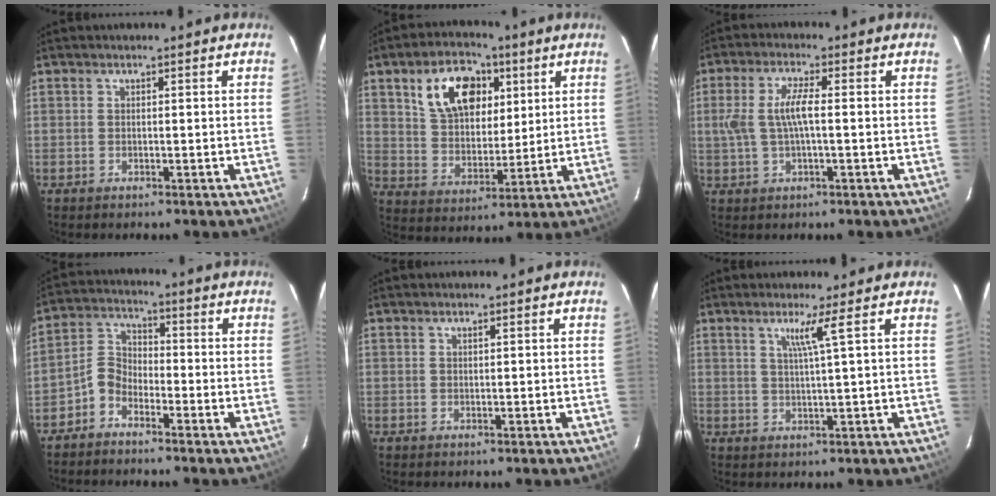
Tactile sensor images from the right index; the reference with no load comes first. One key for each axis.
{"total": 13.9, "fx": 5.9, "fy": 8.8, "fz": 9.0, "tx": -0.166, "ty": 0.030, "tz": 0.112}
{"total": 6.3, "fx": 0.0, "fy": 1.9, "fz": 6.0, "tx": -0.122, "ty": 0.007, "tz": 0.004}
{"total": 4.9, "fx": -3.5, "fy": 2.8, "fz": 1.9, "tx": -0.043, "ty": 0.019, "tz": -0.078}
{"total": 0.0}
{"total": 3.5, "fx": 1.6, "fy": -1.3, "fz": 2.8, "tx": -0.046, "ty": -0.007, "tz": 0.031}